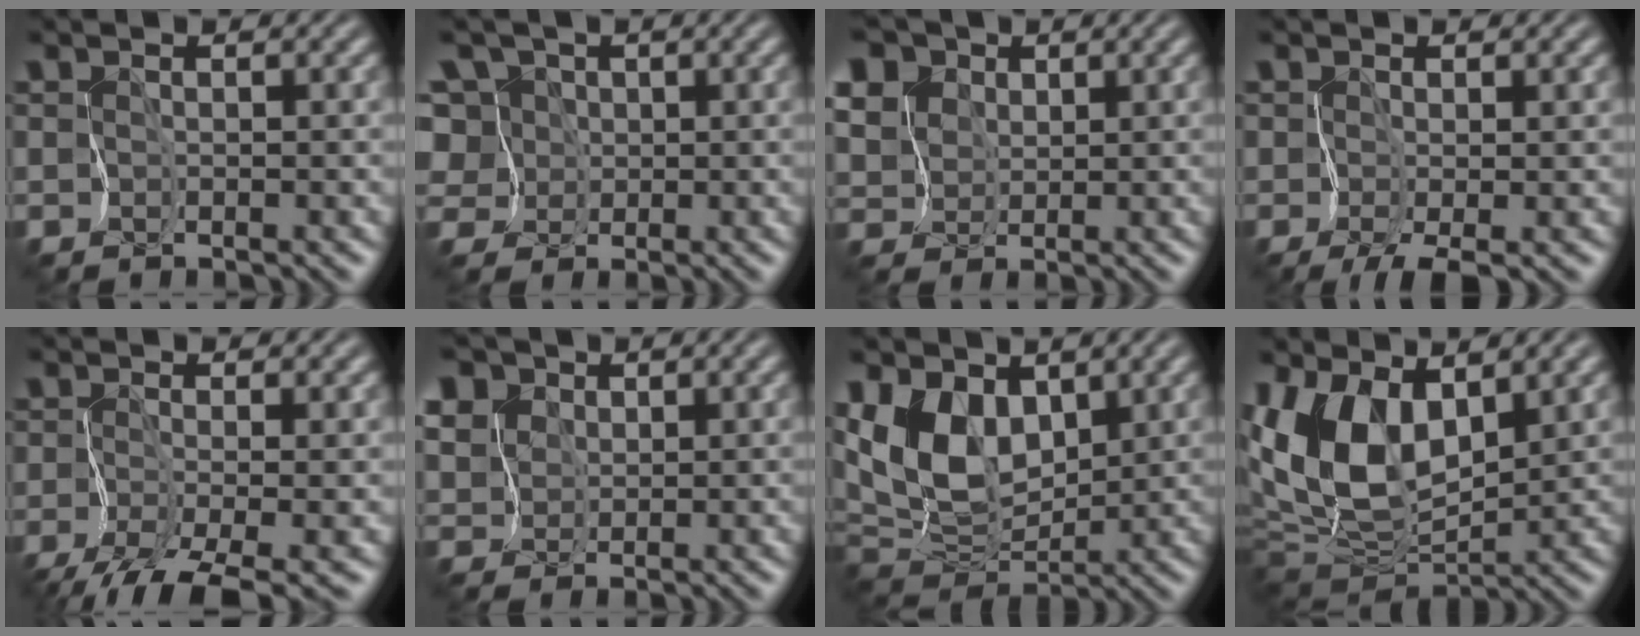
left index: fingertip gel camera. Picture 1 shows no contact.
{"total": 8.0, "force": [2.1, 6.8, 3.7], "torque": [-0.061, 0.037, -0.007]}
{"total": 11.0, "force": [4.9, 8.7, 4.6], "torque": [-0.123, 0.025, 0.071]}
{"total": 2.4, "force": [-0.5, 0.9, 2.1], "torque": [-0.035, -0.001, -0.008]}
{"total": 4.8, "force": [-3.3, 0.7, 3.4], "torque": [-0.055, -0.006, -0.064]}
{"total": 7.4, "force": [3.5, 5.9, 2.9], "torque": [-0.083, 0.023, 0.046]}
{"total": 7.6, "force": [2.4, 4.8, 5.4], "torque": [-0.110, -0.004, 0.037]}
{"total": 9.7, "force": [2.6, 5.3, 7.7], "torque": [-0.165, -0.002, 0.042]}